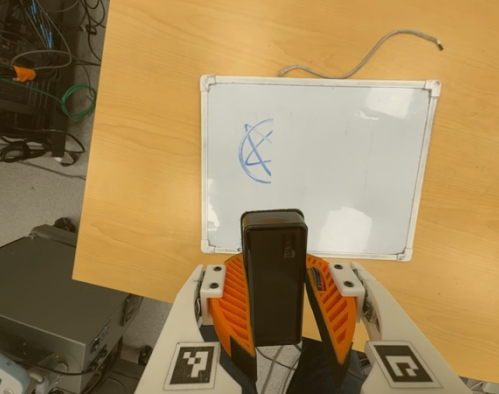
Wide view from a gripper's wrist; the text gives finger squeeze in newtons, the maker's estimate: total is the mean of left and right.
{"total": 6.8, "left": 7.5, "right": 6.2}